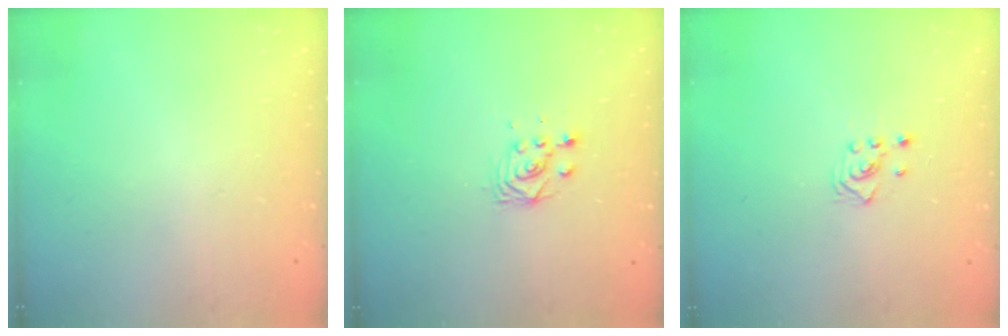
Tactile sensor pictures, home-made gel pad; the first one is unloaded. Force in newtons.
{"total": 2.8, "press": 2.5, "slide": 1.3}
{"total": 2.6, "press": 2.4, "slide": 0.9}